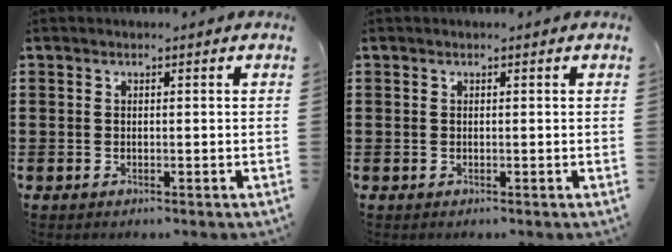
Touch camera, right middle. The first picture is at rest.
{"total": 0.0}